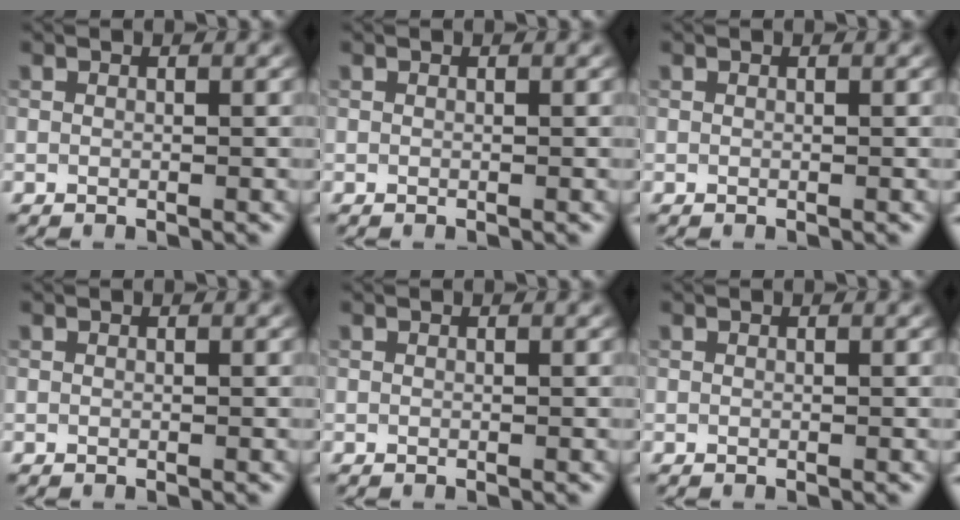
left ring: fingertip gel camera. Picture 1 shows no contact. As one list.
[{"total": 0.0}, {"total": 0.0}, {"total": 0.0}, {"total": 0.0}, {"total": 0.0}]